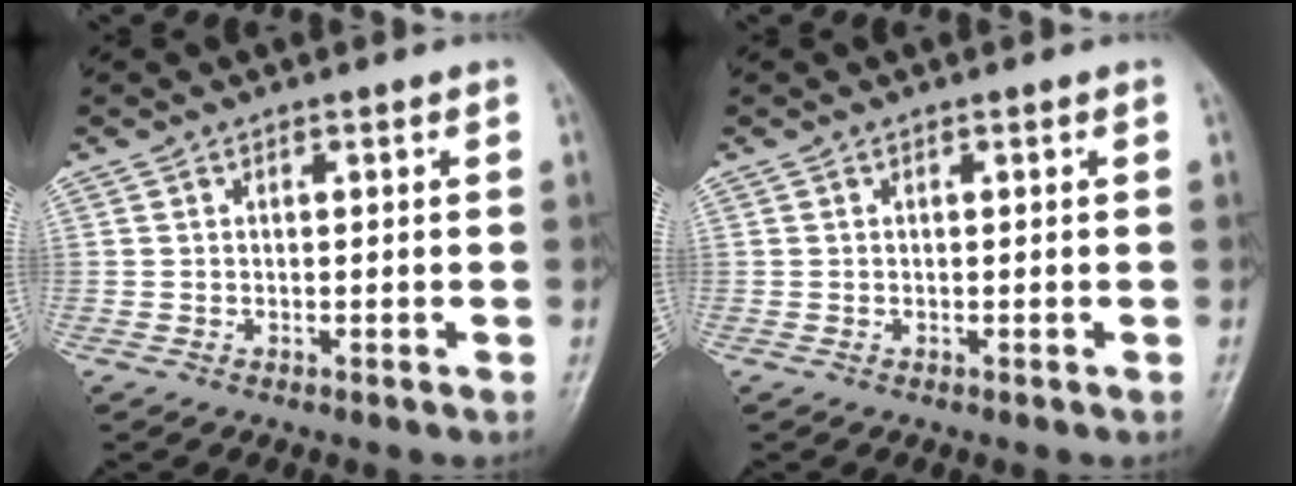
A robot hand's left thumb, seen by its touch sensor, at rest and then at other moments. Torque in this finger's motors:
{"motor_torque": [0.09, 0.01, -0.10, -0.19, 0.00]}